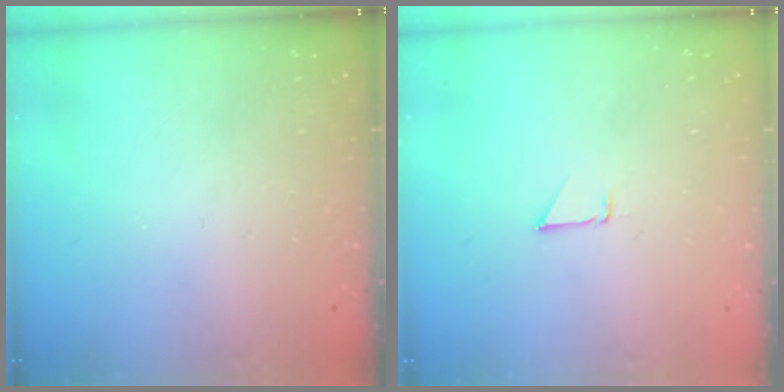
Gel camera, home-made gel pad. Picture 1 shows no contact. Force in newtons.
{"total": 0.9, "press": 0.9, "slide": 0.1}